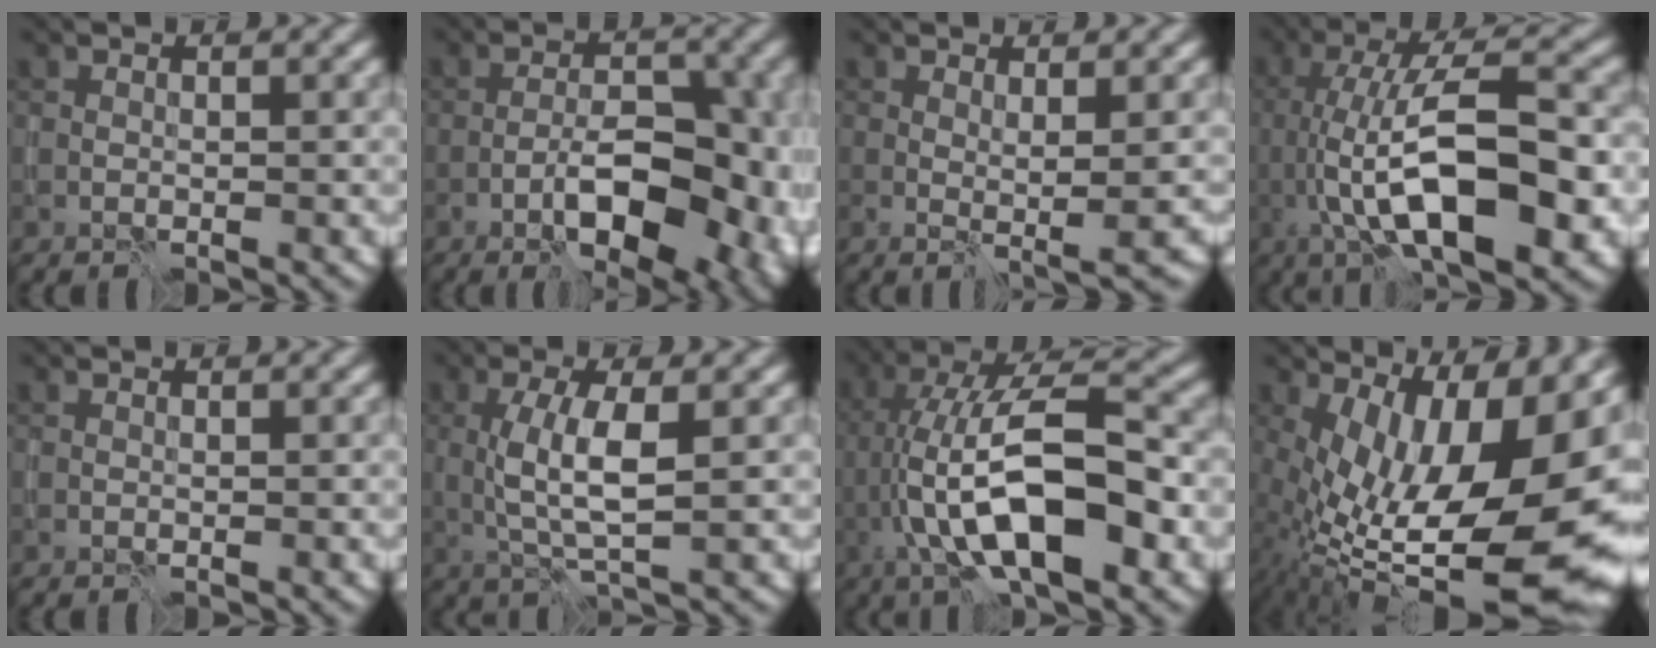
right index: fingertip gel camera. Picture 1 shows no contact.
{"total": 10.0, "force": [-4.2, 3.8, 8.3], "torque": [-0.110, 0.005, -0.060]}
{"total": 1.6, "force": [0.4, 0.0, 1.6], "torque": [-0.024, -0.008, 0.006]}
{"total": 11.5, "force": [-1.9, 3.9, 10.7], "torque": [-0.169, 0.006, -0.038]}
{"total": 0.0}
{"total": 4.5, "force": [0.3, 1.2, 4.4], "torque": [-0.090, -0.001, 0.007]}
{"total": 12.0, "force": [-2.6, 4.0, 11.0], "torque": [-0.187, 0.019, -0.053]}
{"total": 17.0, "force": [1.0, 7.9, 15.0], "torque": [-0.213, -0.015, 0.039]}